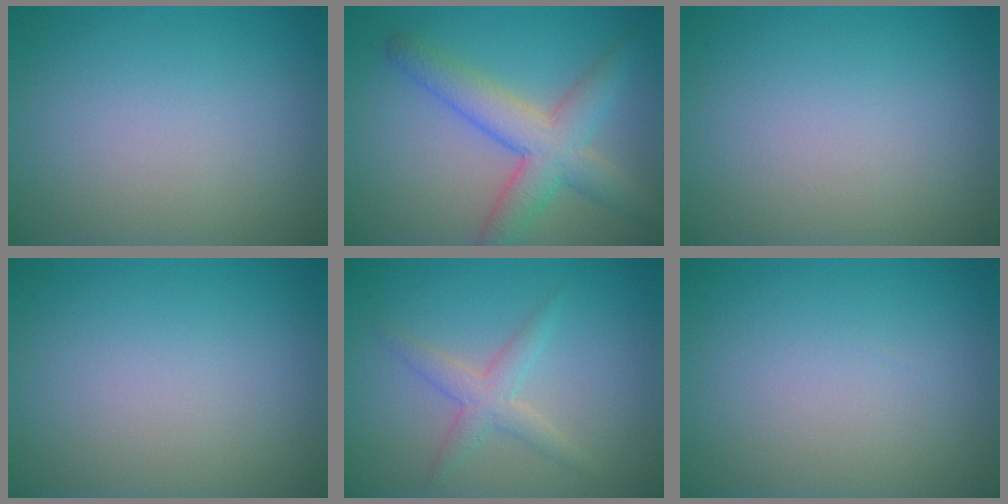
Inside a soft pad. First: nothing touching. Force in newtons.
{"total": 5.7, "press": 5.7, "slide": 0.1}
{"total": 0.0}
{"total": 0.0}
{"total": 2.3, "press": 2.3, "slide": 0.1}
{"total": 0.0}